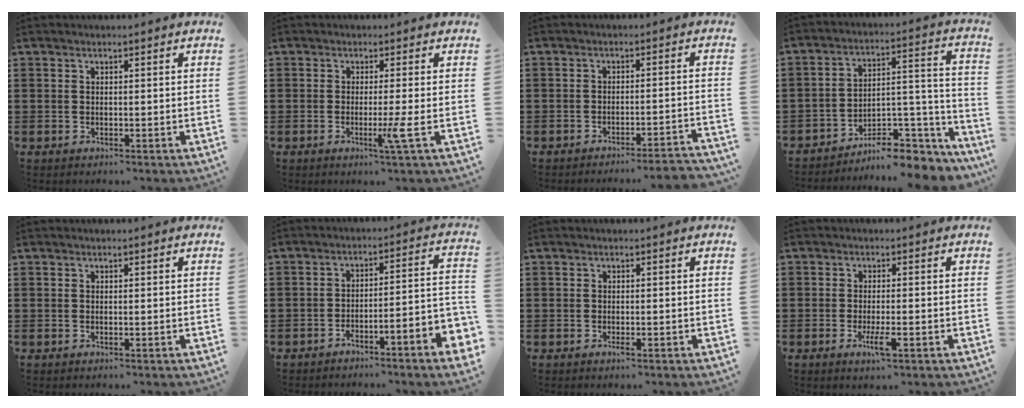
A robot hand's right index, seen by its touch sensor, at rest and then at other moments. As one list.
[{"total": 4.2, "force": [-1.2, -0.8, 3.9], "torque": [-0.067, -0.019, -0.021]}, {"total": 3.1, "force": [-2.9, -0.4, 1.0], "torque": [-0.019, -0.007, -0.059]}, {"total": 7.9, "force": [-6.6, 2.8, 3.3], "torque": [-0.043, 0.022, -0.121]}, {"total": 0.0}, {"total": 4.6, "force": [-4.0, -0.4, 2.2], "torque": [-0.036, -0.013, -0.083]}, {"total": 0.6, "force": [-0.3, 0.1, 0.5], "torque": [-0.011, -0.005, -0.004]}, {"total": 3.6, "force": [-1.6, 0.6, 3.2], "torque": [-0.065, -0.009, -0.030]}]